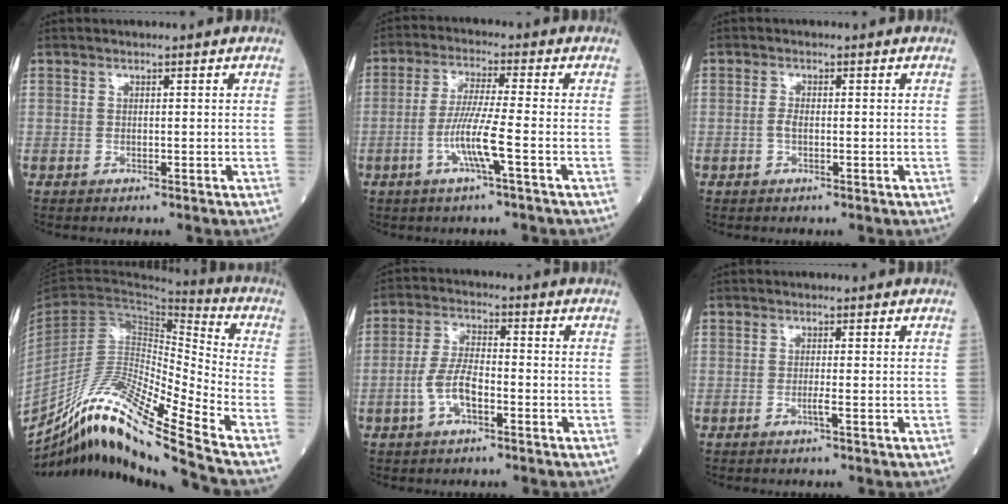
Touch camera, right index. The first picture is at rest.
{"total": 7.0, "force": [-2.5, -0.5, 6.5], "torque": [-0.131, -0.005, -0.052]}
{"total": 1.3, "force": [-0.3, 0.5, 1.2], "torque": [-0.024, 0.003, -0.006]}
{"total": 18.6, "force": [-14.7, -1.7, 11.2], "torque": [-0.215, -0.003, -0.271]}
{"total": 6.1, "force": [-2.3, 2.2, 5.2], "torque": [-0.111, 0.008, -0.047]}
{"total": 1.0, "force": [-0.5, -0.3, 0.8], "torque": [-0.013, 0.000, -0.011]}